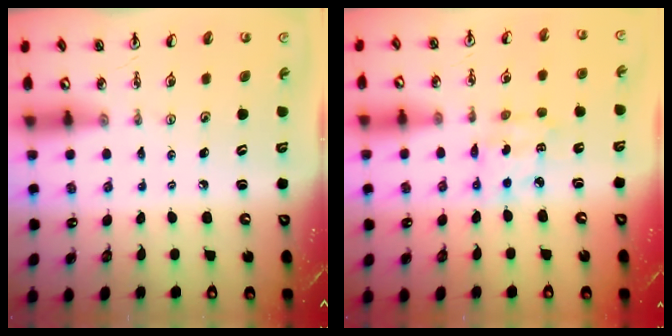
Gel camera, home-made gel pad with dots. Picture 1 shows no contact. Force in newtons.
{"total": 4.4, "press": 4.4, "slide": 0.2}